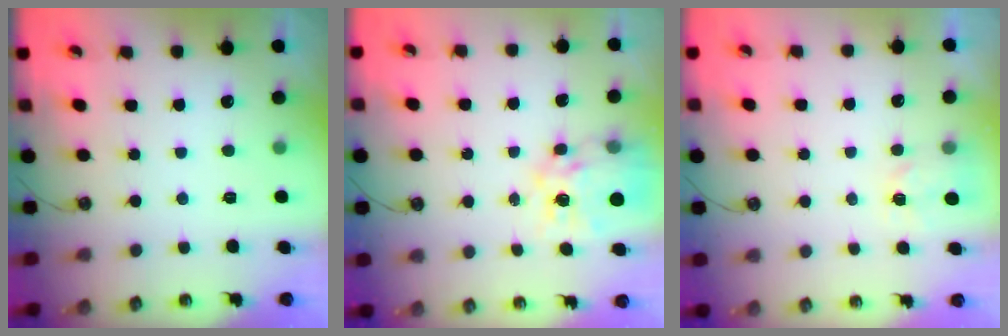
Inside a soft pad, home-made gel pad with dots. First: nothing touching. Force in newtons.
{"total": 14.3, "press": 14.2, "slide": 1.4}
{"total": 3.1, "press": 3.1, "slide": 0.4}